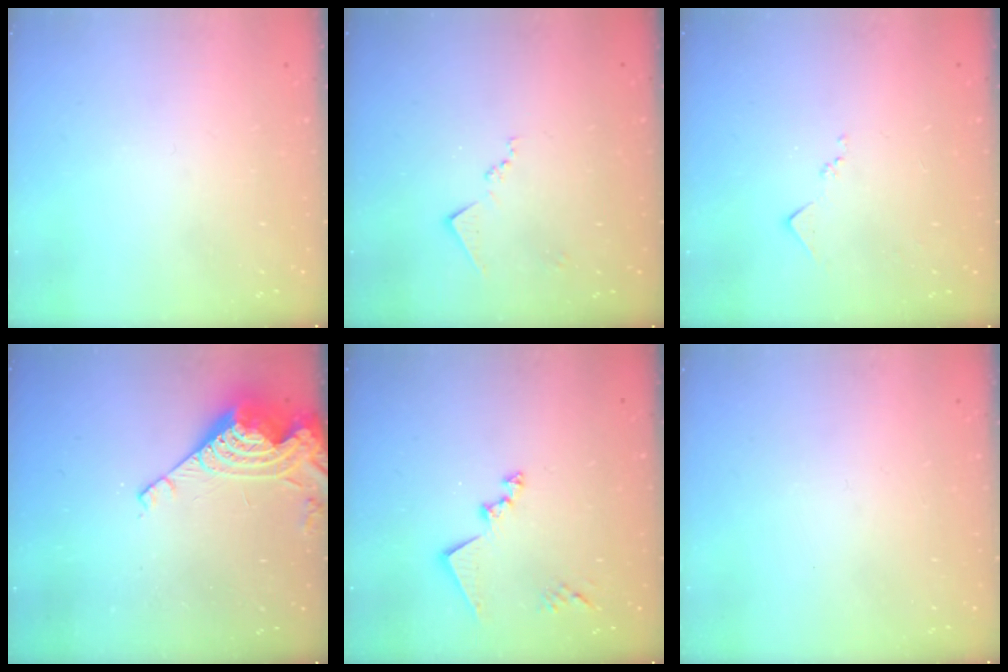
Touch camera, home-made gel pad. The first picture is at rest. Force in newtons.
{"total": 8.9, "press": 8.9, "slide": 0.4}
{"total": 5.7, "press": 5.7, "slide": 0.7}
{"total": 9.6, "press": 9.6, "slide": 0.8}
{"total": 13.5, "press": 13.5, "slide": 0.7}
{"total": 0.0}